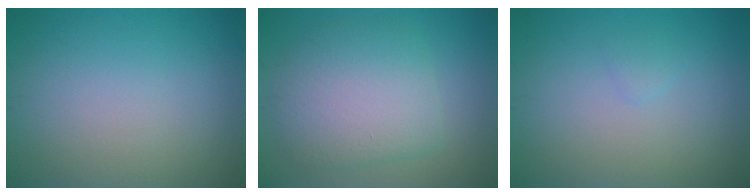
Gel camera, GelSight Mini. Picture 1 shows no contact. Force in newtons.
{"total": 6.2, "press": 6.2, "slide": 0.3}
{"total": 0.5, "press": 0.5, "slide": 0.1}